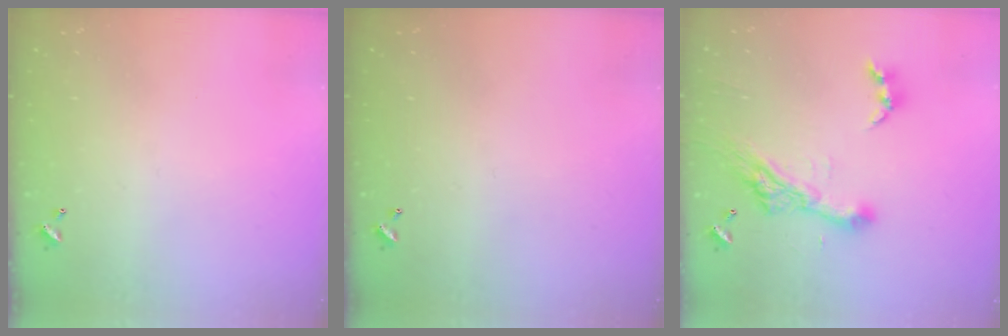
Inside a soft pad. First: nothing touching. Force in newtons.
{"total": 0.0}
{"total": 11.3, "press": 11.3, "slide": 1.4}